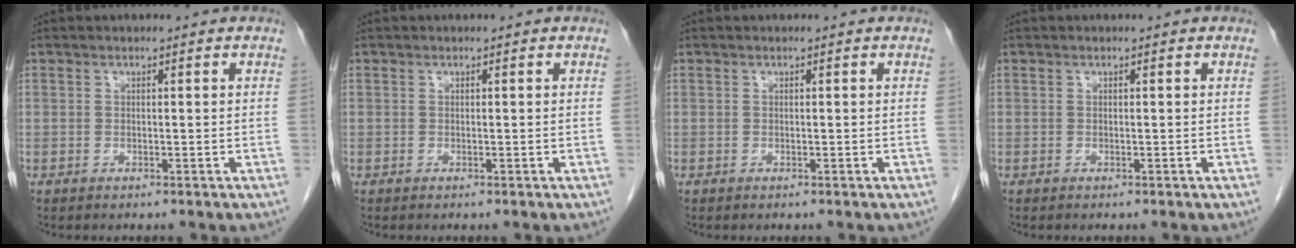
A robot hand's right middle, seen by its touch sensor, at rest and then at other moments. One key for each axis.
{"total": 0.0}
{"total": 0.0}
{"total": 0.0}